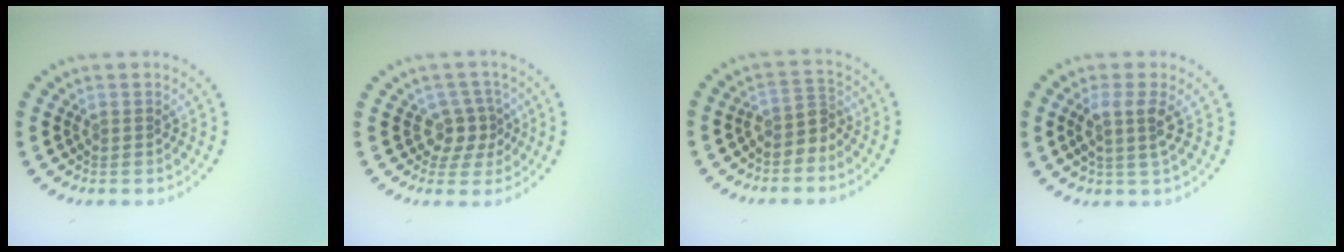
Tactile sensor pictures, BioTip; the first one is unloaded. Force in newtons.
{"total": 2.5, "press": 2.0, "slide": 1.5}
{"total": 2.1, "press": 1.5, "slide": 1.5}
{"total": 2.4, "press": 1.8, "slide": 1.6}